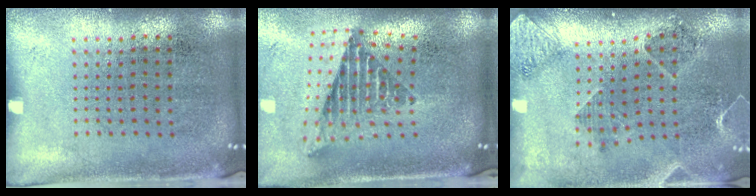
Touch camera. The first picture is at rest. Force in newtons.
{"total": 2.5, "press": 1.7, "slide": 1.9}
{"total": 1.6, "press": 1.5, "slide": 0.4}